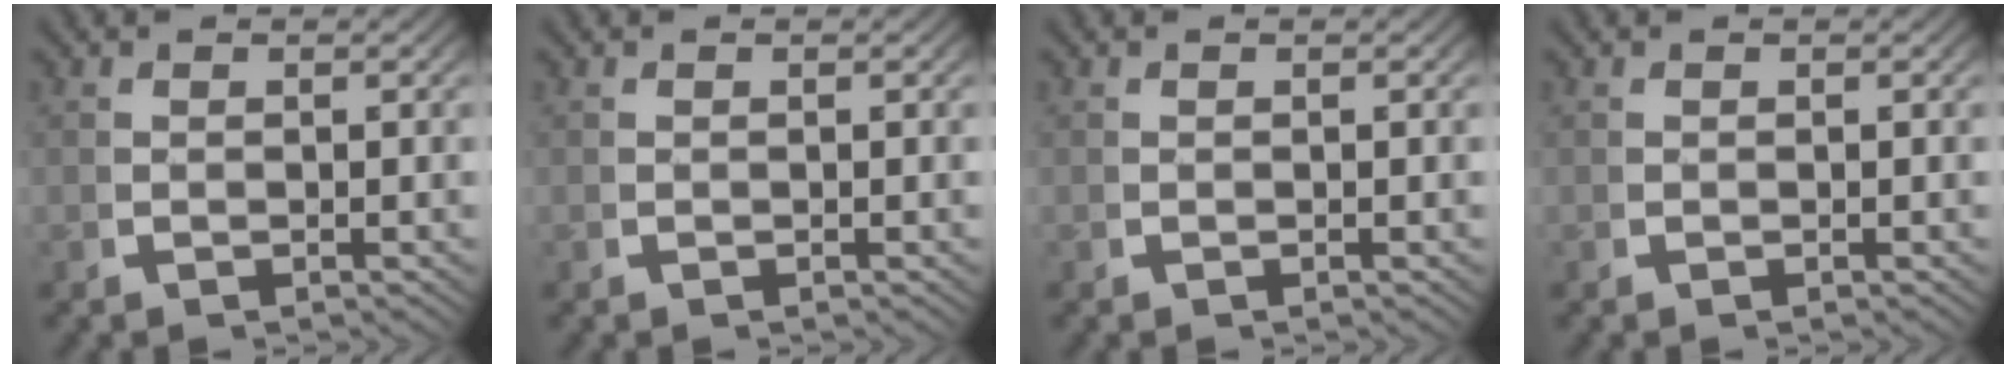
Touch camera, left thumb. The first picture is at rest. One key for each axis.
{"total": 0.0}
{"total": 0.0}
{"total": 0.0}